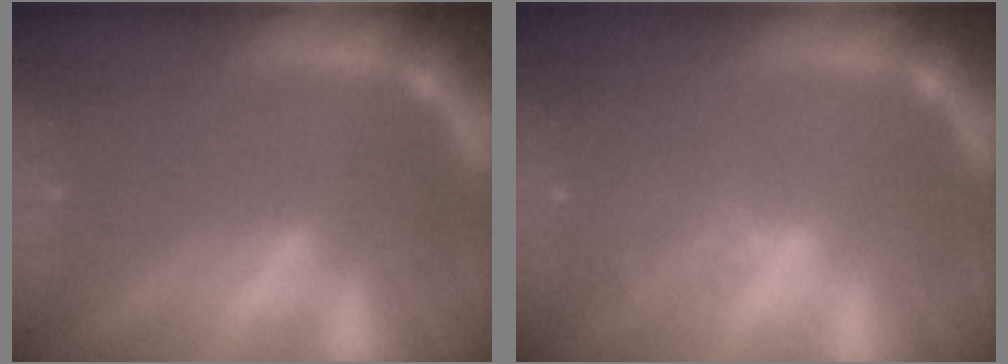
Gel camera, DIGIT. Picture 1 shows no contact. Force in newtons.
{"total": 2.0}